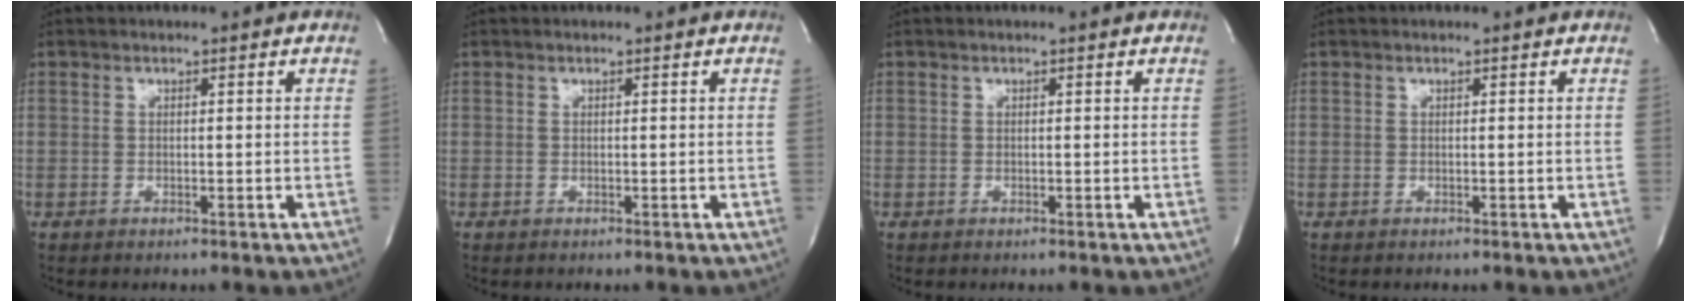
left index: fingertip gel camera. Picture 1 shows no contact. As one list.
[{"total": 0.0}, {"total": 0.0}, {"total": 0.0}]